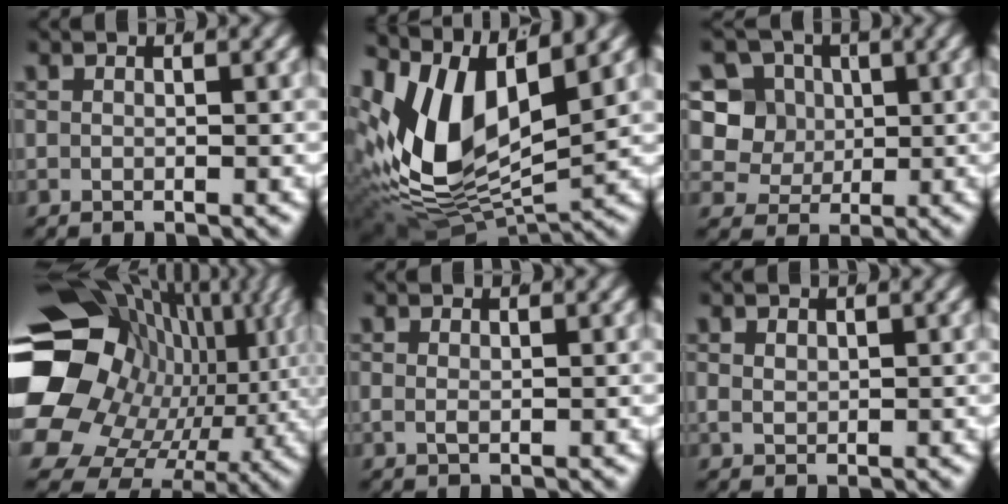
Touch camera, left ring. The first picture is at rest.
{"total": 11.6, "force": [1.1, 7.4, 8.9], "torque": [-0.192, -0.031, 0.037]}
{"total": 12.2, "force": [2.0, 10.8, 5.2], "torque": [-0.129, -0.035, 0.034]}
{"total": 24.0, "force": [1.8, 18.3, 15.5], "torque": [-0.283, -0.040, 0.028]}
{"total": 0.7, "force": [0.1, 0.4, 0.6], "torque": [-0.023, -0.014, 0.011]}
{"total": 0.9, "force": [0.7, 0.6, 0.3], "torque": [-0.013, -0.012, 0.025]}